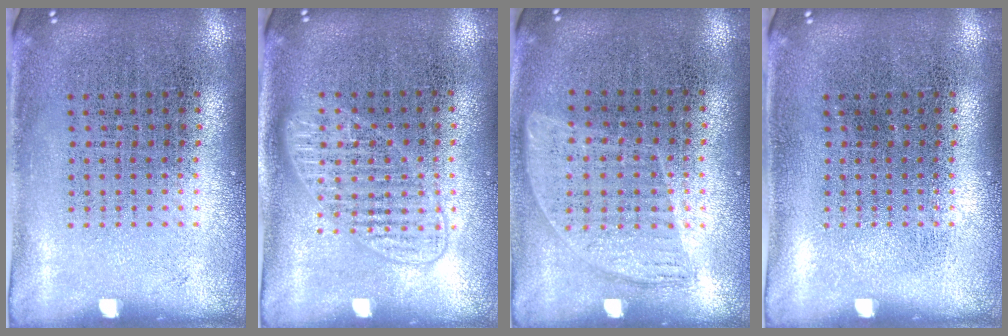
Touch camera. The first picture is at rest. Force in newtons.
{"total": 1.4, "press": 1.3, "slide": 0.4}
{"total": 1.0, "press": 0.8, "slide": 0.5}
{"total": 0.0}